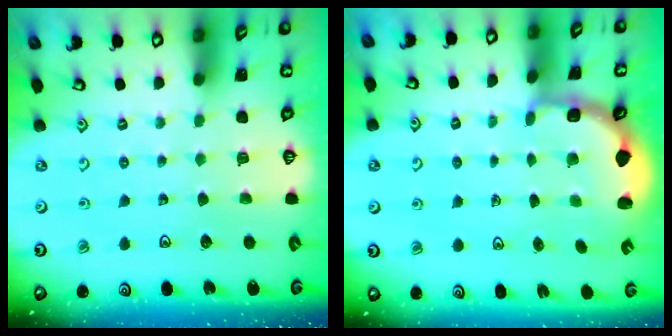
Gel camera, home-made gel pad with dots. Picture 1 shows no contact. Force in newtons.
{"total": 2.8, "press": 2.3, "slide": 1.7}